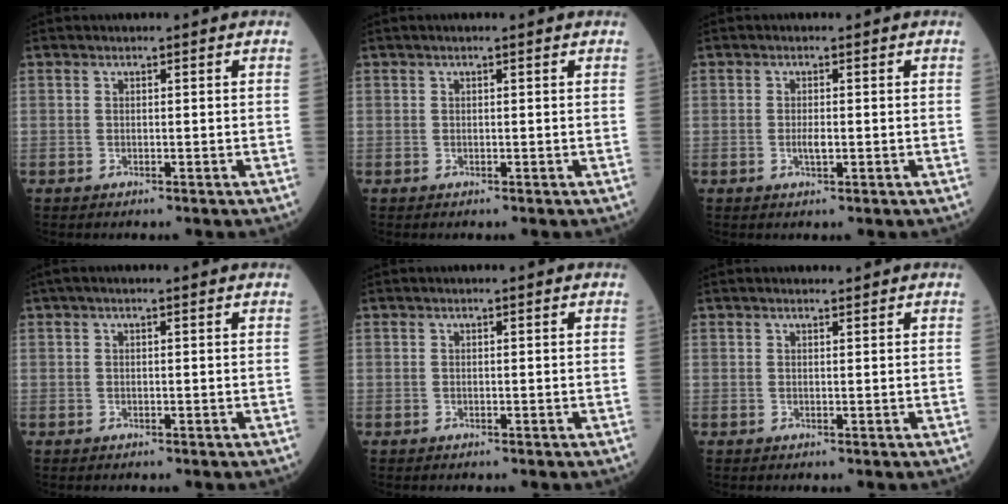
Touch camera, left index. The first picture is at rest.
{"total": 0.6, "force": [0.2, -0.1, 0.5], "torque": [-0.013, 0.007, 0.004]}
{"total": 1.4, "force": [-0.4, 0.5, 1.3], "torque": [-0.025, -0.002, -0.006]}
{"total": 1.8, "force": [1.1, 0.1, 1.5], "torque": [-0.026, 0.025, 0.016]}
{"total": 0.0}
{"total": 1.0, "force": [1.0, 0.1, 0.2], "torque": [-0.002, 0.005, 0.017]}